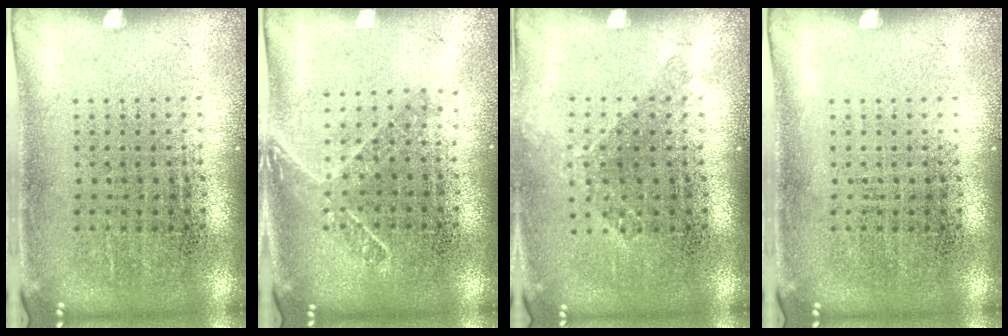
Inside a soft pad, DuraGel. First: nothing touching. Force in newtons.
{"total": 1.5, "press": 1.2, "slide": 0.9}
{"total": 1.0, "press": 0.8, "slide": 0.6}
{"total": 0.0}